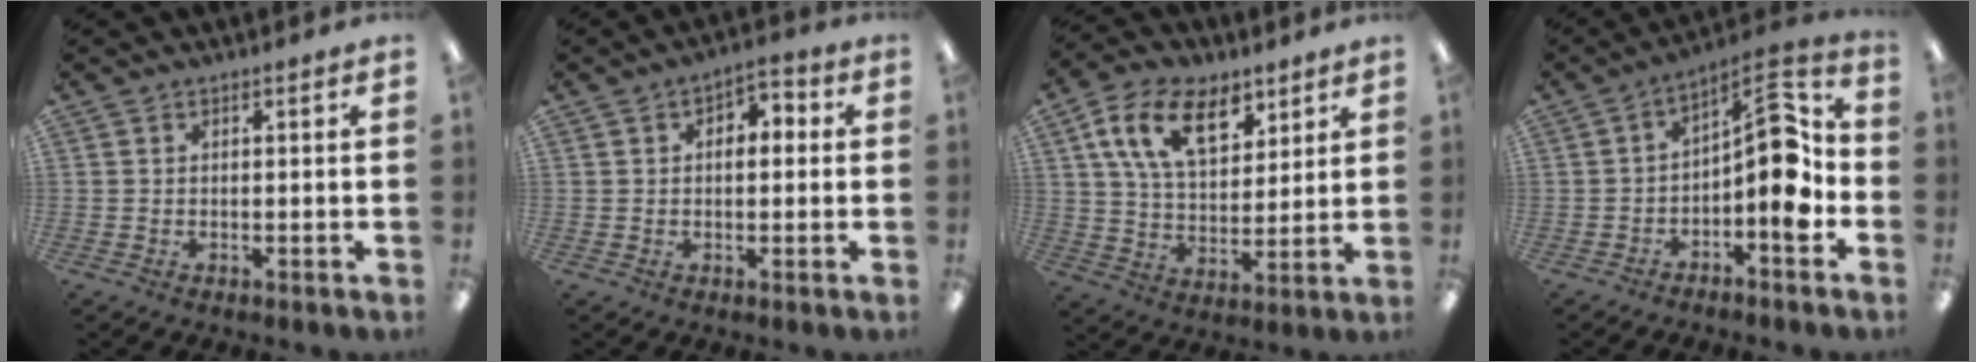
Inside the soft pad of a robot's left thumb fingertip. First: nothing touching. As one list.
[{"total": 4.0, "force": [0.3, 3.0, 2.7], "torque": [-0.036, 0.008, -0.001]}, {"total": 16.0, "force": [8.4, 9.4, 9.8], "torque": [-0.170, -0.014, 0.154]}, {"total": 12.3, "force": [-1.8, 5.3, 10.9], "torque": [-0.133, 0.001, -0.037]}]